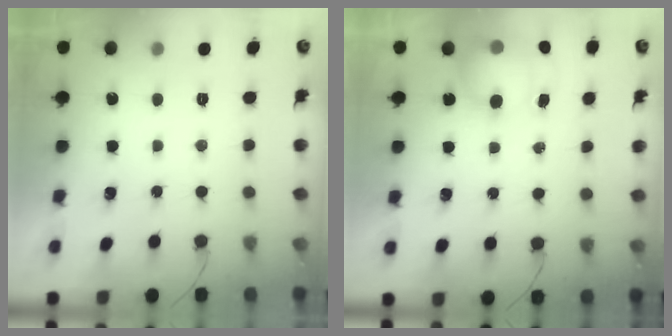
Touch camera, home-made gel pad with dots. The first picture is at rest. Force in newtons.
{"total": 7.8, "press": 7.7, "slide": 1.1}